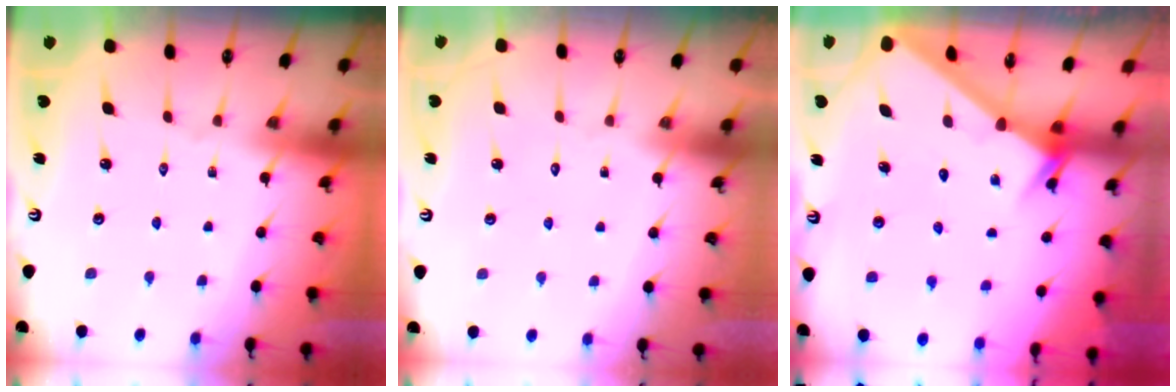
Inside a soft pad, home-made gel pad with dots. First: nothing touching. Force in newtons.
{"total": 1.5, "press": 1.5, "slide": 0.1}
{"total": 2.6, "press": 2.6, "slide": 0.2}